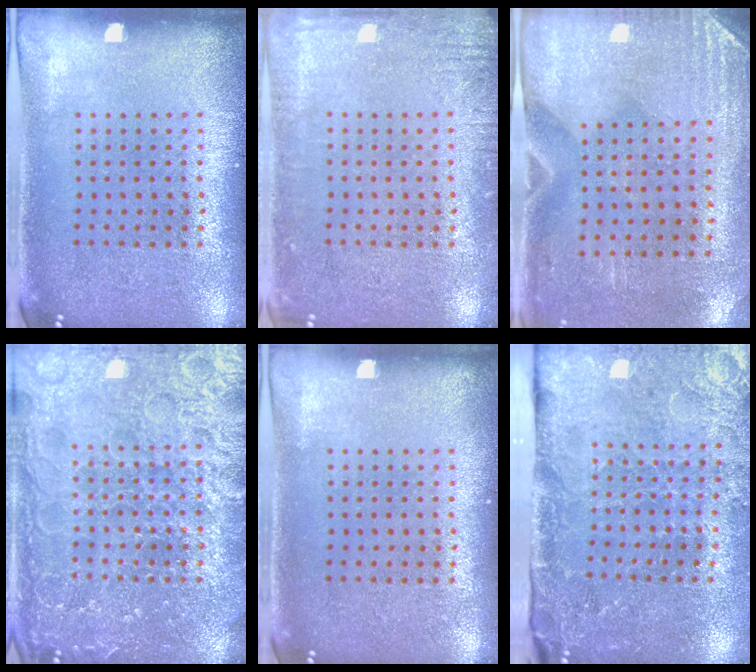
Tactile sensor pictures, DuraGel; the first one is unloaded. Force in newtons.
{"total": 2.3, "press": 2.2, "slide": 0.3}
{"total": 2.9, "press": 2.5, "slide": 1.5}
{"total": 6.9, "press": 6.9, "slide": 0.9}
{"total": 0.0}
{"total": 3.3, "press": 3.2, "slide": 0.7}